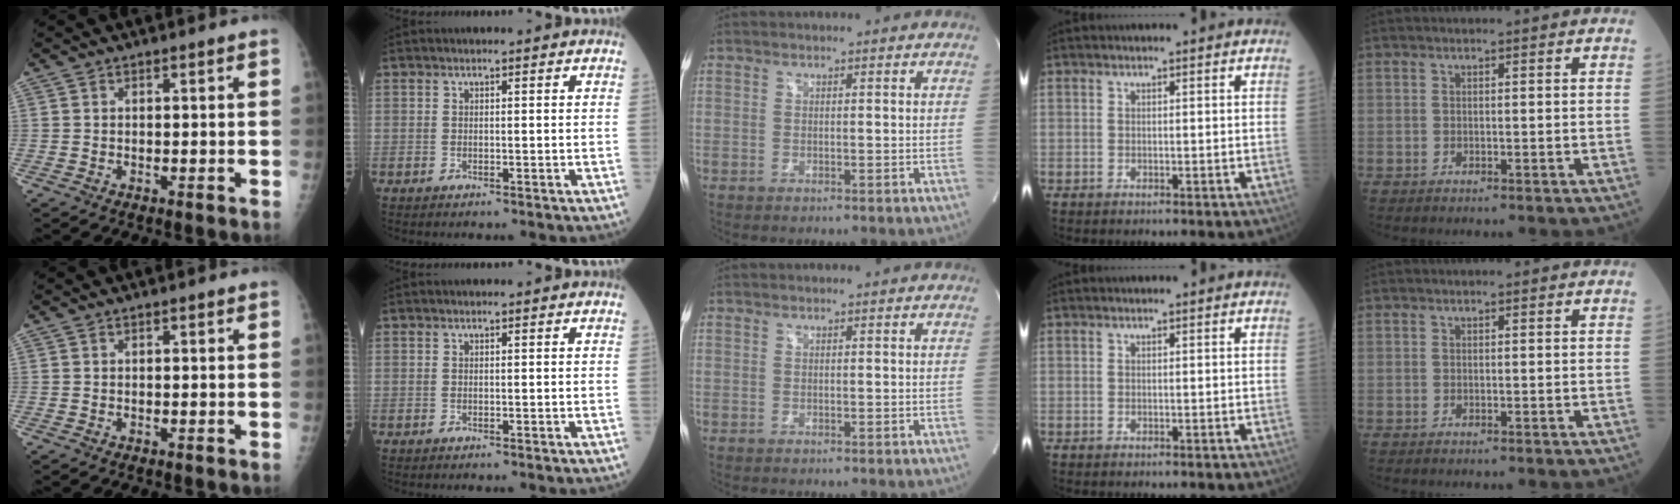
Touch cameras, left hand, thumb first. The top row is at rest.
{}